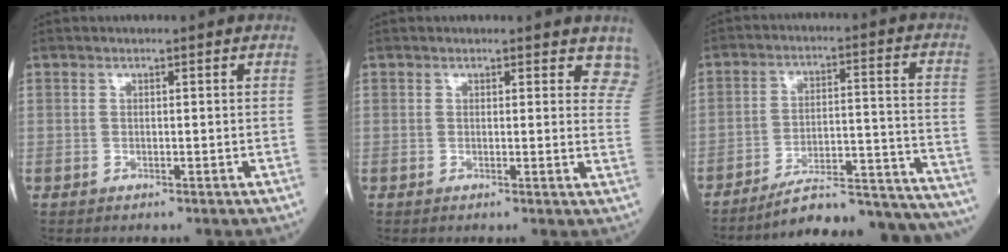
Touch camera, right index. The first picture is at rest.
{"total": 5.9, "force": [5.2, 2.2, 1.5], "torque": [0.012, -0.015, 0.030]}
{"total": 23.1, "force": [-22.3, 0.6, 6.2], "torque": [-0.041, 0.015, -0.305]}